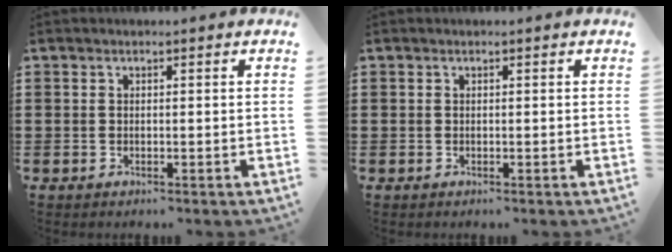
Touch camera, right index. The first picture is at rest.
{"total": 0.0}